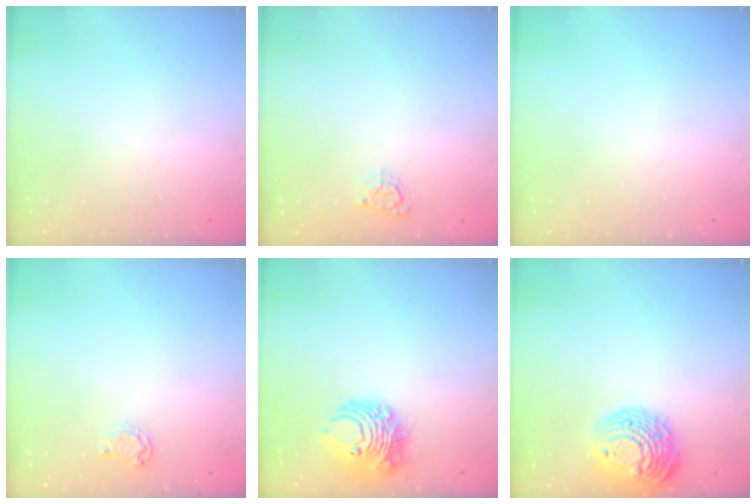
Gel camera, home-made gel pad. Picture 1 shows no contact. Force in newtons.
{"total": 3.7, "press": 3.6, "slide": 0.5}
{"total": 0.0}
{"total": 4.6, "press": 4.6, "slide": 0.6}
{"total": 9.5, "press": 9.4, "slide": 1.5}
{"total": 16.0, "press": 15.8, "slide": 2.3}